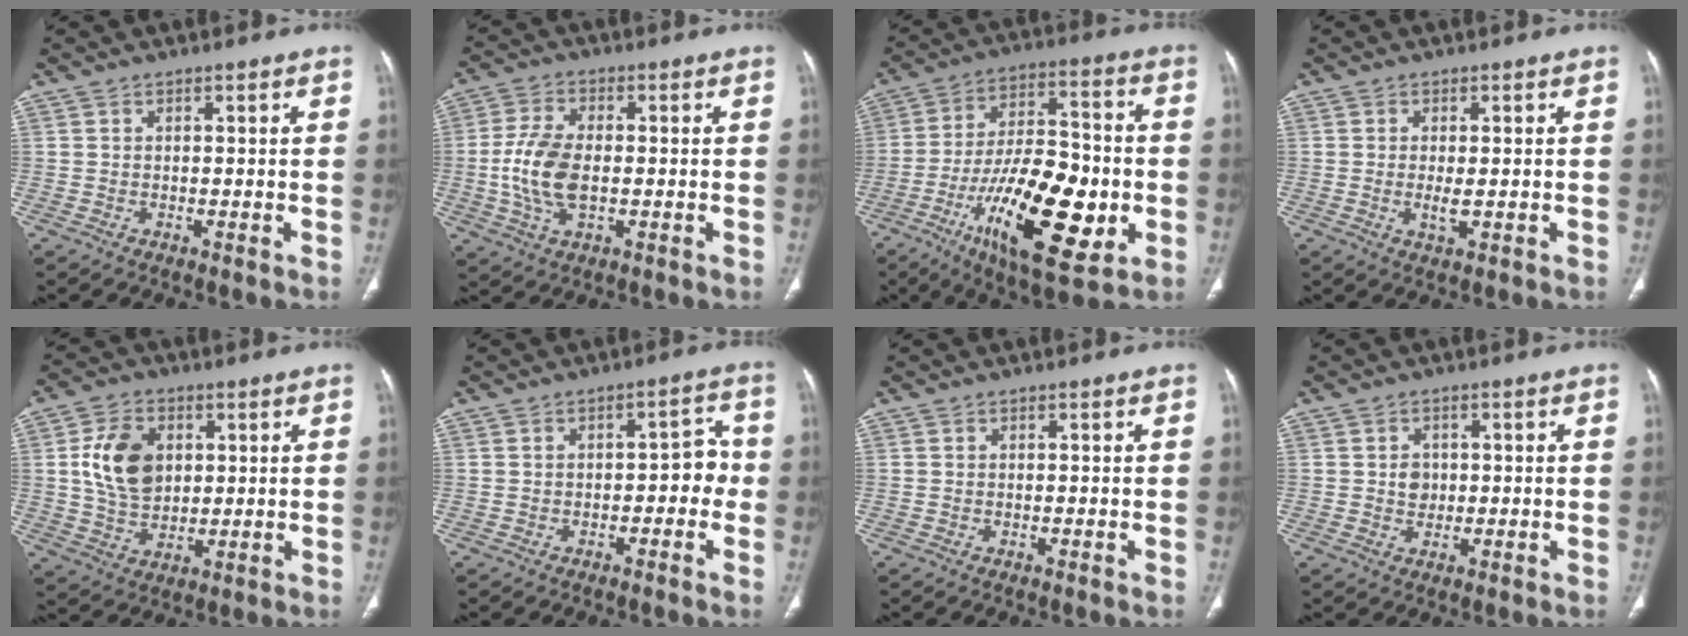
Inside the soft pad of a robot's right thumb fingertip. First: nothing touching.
{"total": 10.1, "force": [-1.0, 5.6, 8.4], "torque": [-0.176, 0.006, -0.018]}
{"total": 24.9, "force": [-7.3, 10.1, 21.6], "torque": [-0.356, 0.015, -0.107]}
{"total": 2.8, "force": [-0.3, 1.2, 2.5], "torque": [-0.050, -0.006, -0.004]}
{"total": 11.0, "force": [2.3, 7.8, 7.5], "torque": [-0.118, -0.008, 0.047]}
{"total": 5.0, "force": [-1.2, 3.0, 3.8], "torque": [-0.021, 0.030, -0.021]}
{"total": 0.0}
{"total": 2.8, "force": [0.2, 2.5, 1.4], "torque": [-0.006, 0.003, 0.004]}